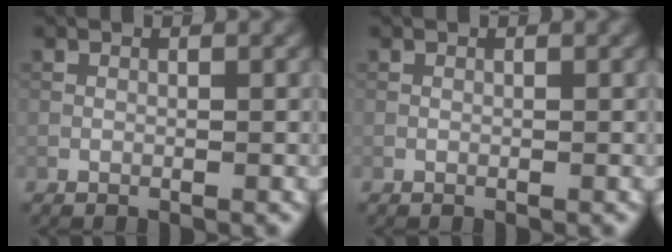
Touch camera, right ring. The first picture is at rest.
{"total": 0.0}